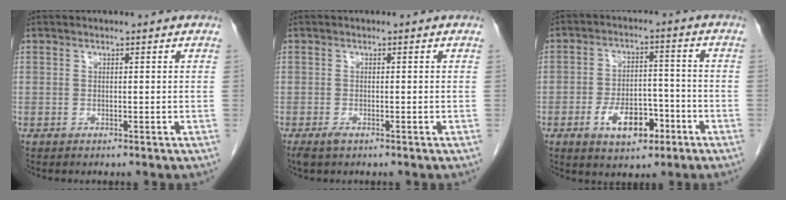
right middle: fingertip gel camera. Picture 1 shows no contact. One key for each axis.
{"total": 1.7, "fx": -1.0, "fy": 0.6, "fz": 1.2, "tx": -0.026, "ty": -0.005, "tz": -0.016}
{"total": 7.9, "fx": -3.7, "fy": 3.9, "fz": 5.8, "tx": -0.102, "ty": 0.008, "tz": -0.058}